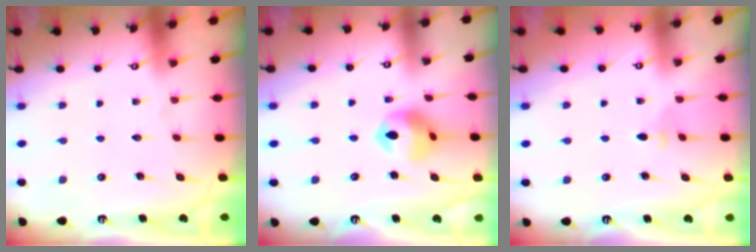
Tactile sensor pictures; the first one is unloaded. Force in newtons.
{"total": 11.3, "press": 11.2, "slide": 1.4}
{"total": 2.7, "press": 2.6, "slide": 0.6}